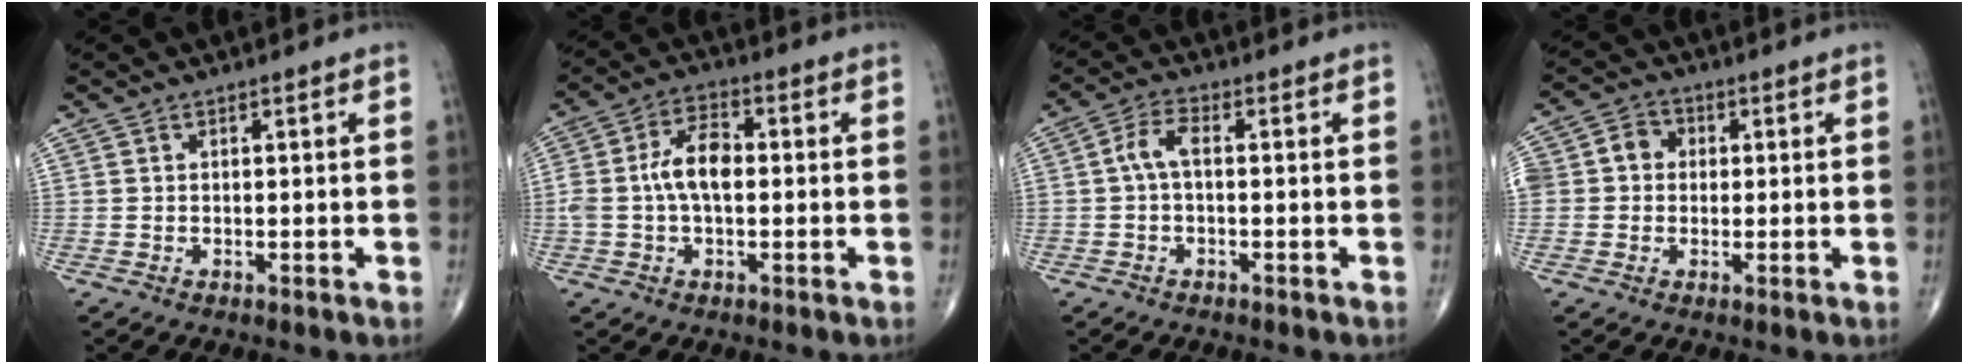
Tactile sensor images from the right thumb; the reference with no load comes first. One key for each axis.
{"total": 7.8, "fx": -0.1, "fy": 4.2, "fz": 6.6, "tx": -0.130, "ty": 0.022, "tz": -0.009}
{"total": 3.9, "fx": -0.1, "fy": 1.8, "fz": 3.5, "tx": -0.073, "ty": 0.013, "tz": -0.008}
{"total": 7.4, "fx": 0.8, "fy": 6.5, "fz": 3.5, "tx": -0.050, "ty": 0.022, "tz": 0.008}